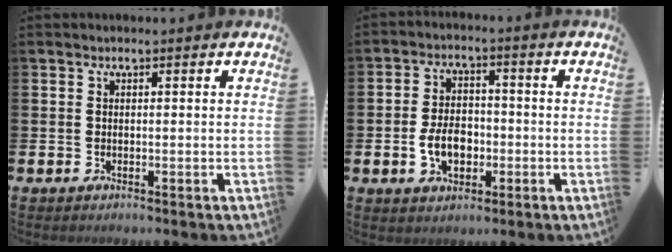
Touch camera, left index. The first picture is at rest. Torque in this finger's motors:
{"motor_torque": [0.86, 0.15, 0.39, 0.07]}